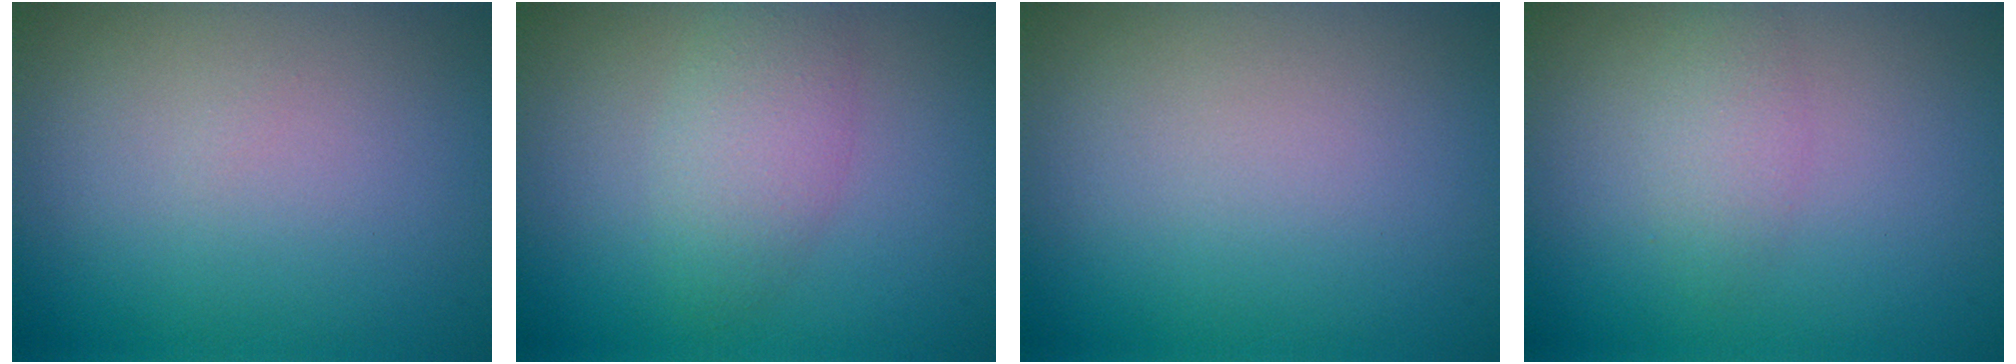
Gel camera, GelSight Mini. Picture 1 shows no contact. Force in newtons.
{"total": 2.8, "press": 2.8, "slide": 0.1}
{"total": 0.0}
{"total": 1.8, "press": 1.8, "slide": 0.1}